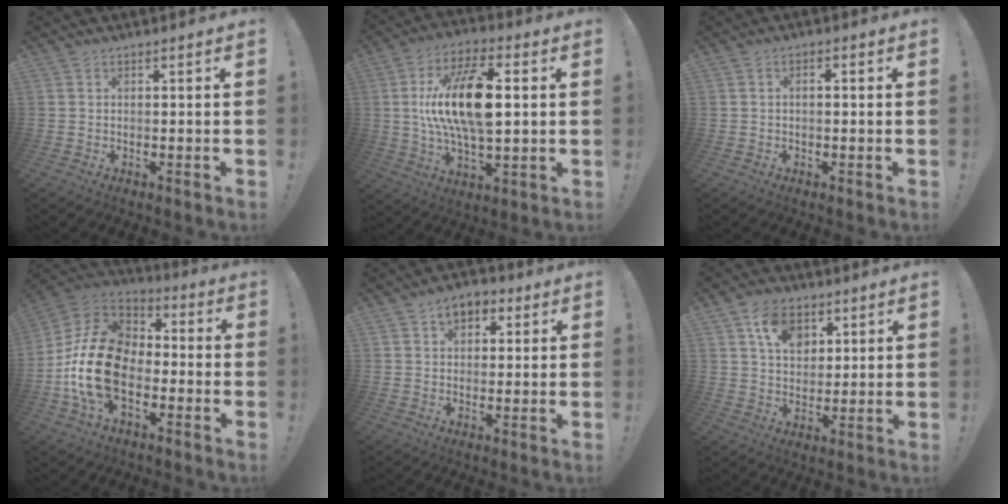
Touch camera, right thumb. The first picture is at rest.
{"total": 19.8, "force": [2.4, 9.8, 17.0], "torque": [-0.307, 0.001, 0.036]}
{"total": 1.6, "force": [-0.7, 0.7, 1.2], "torque": [-0.021, 0.007, -0.013]}
{"total": 21.7, "force": [-5.4, 14.0, 15.6], "torque": [-0.299, 0.045, -0.080]}
{"total": 6.0, "force": [2.4, 4.4, 3.4], "torque": [-0.043, 0.000, 0.042]}
{"total": 10.8, "force": [5.3, 7.7, 5.5], "torque": [-0.083, -0.015, 0.099]}